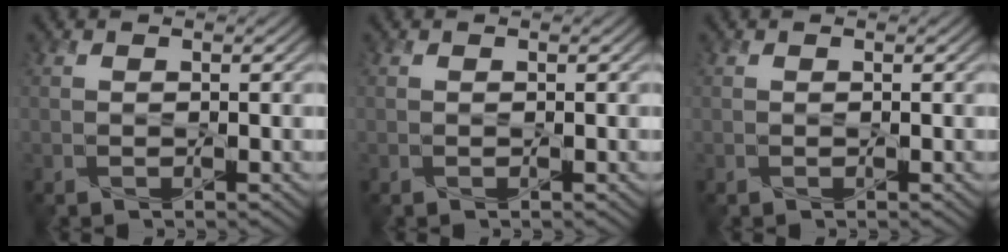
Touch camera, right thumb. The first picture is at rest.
{"total": 0.0}
{"total": 0.0}